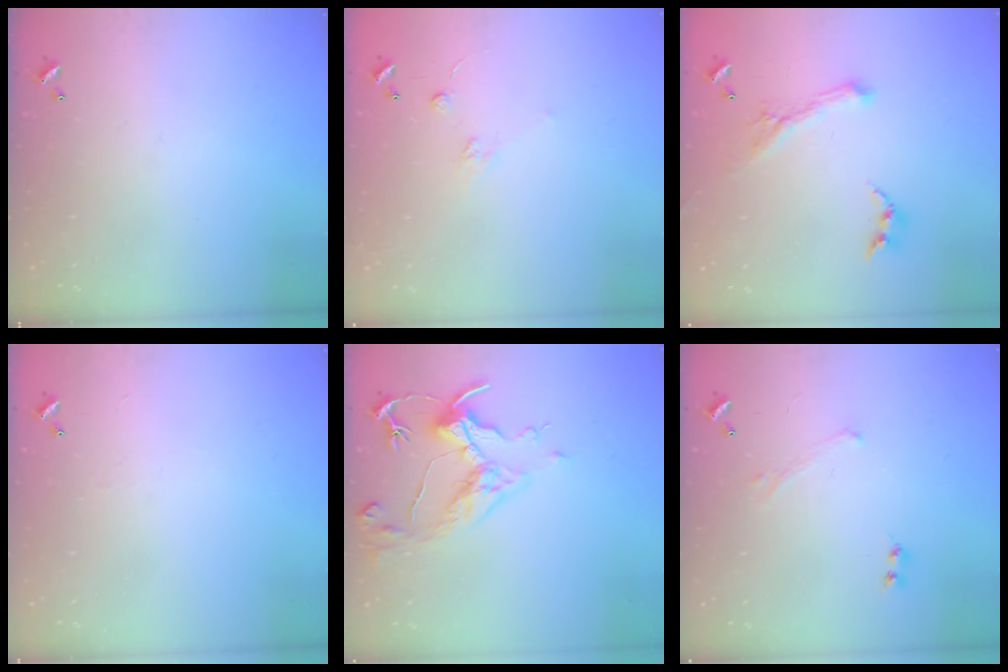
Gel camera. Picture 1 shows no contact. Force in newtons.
{"total": 2.5, "press": 2.3, "slide": 1.0}
{"total": 0.8, "press": 0.8, "slide": 0.2}
{"total": 2.6, "press": 2.6, "slide": 0.4}
{"total": 4.6, "press": 4.5, "slide": 1.0}
{"total": 0.0}